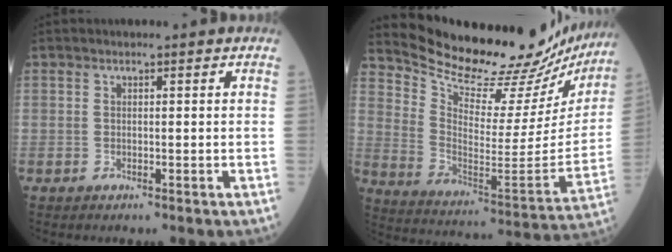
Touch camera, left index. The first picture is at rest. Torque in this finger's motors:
{"motor_torque": [1.06, -1.08, 0.25, 0.00]}